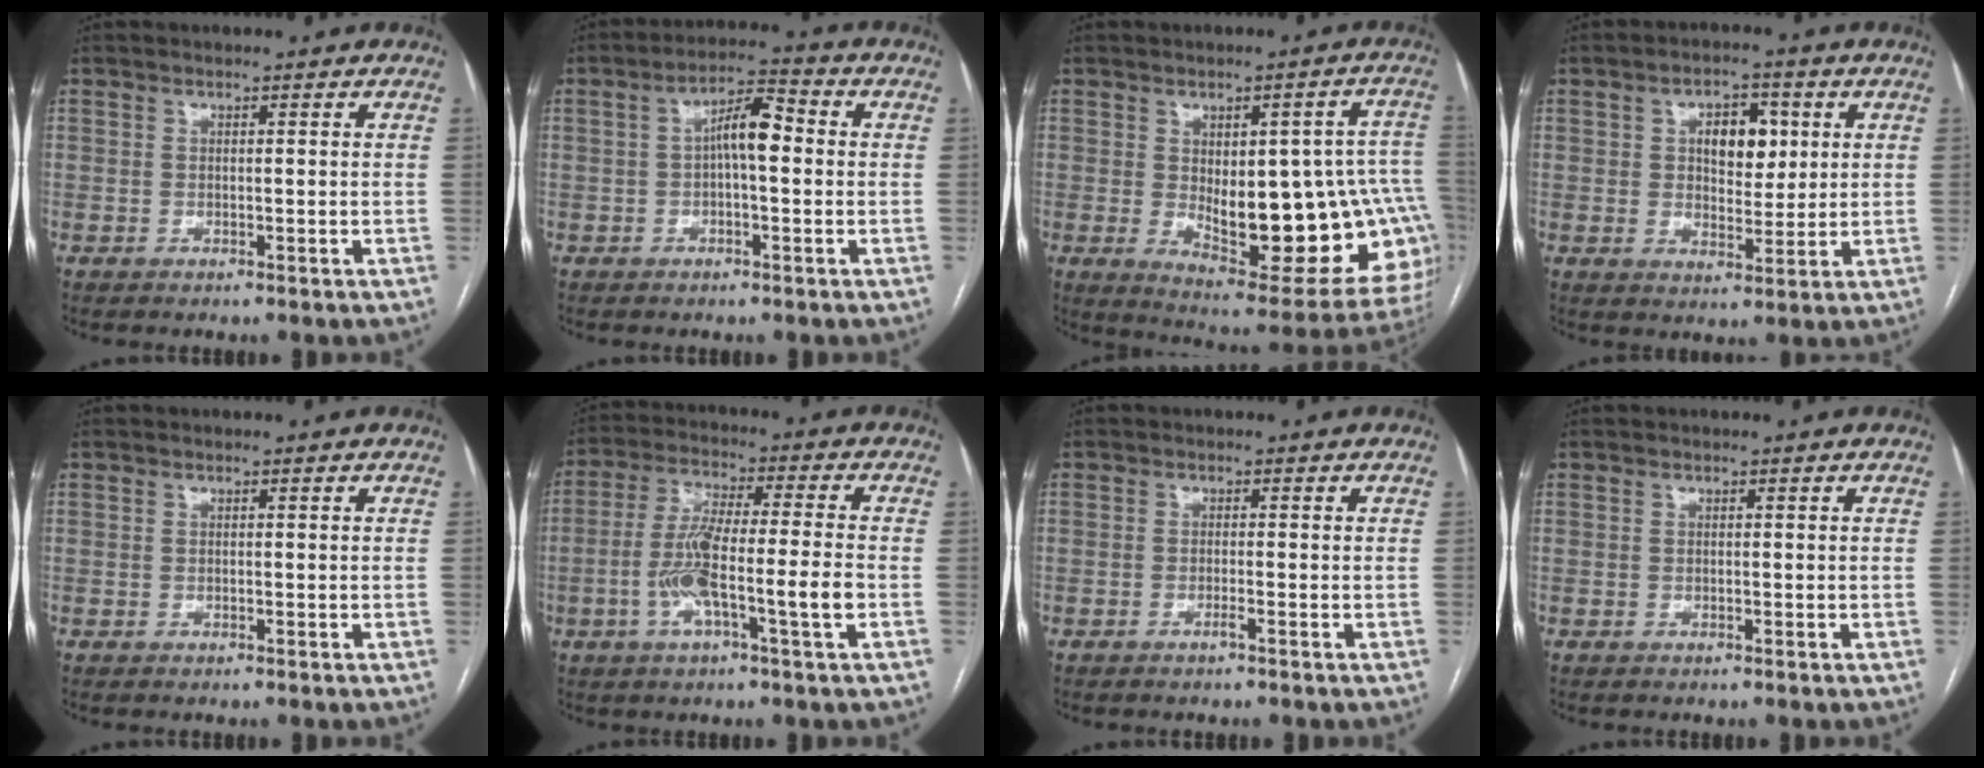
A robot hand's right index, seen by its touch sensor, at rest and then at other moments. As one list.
[{"total": 6.2, "force": [0.2, 1.7, 6.0], "torque": [-0.104, 0.024, 0.000]}, {"total": 23.1, "force": [-2.4, 8.8, 21.3], "torque": [-0.201, 0.017, -0.003]}, {"total": 7.1, "force": [1.9, 3.9, 5.6], "torque": [-0.084, 0.013, 0.036]}, {"total": 0.0}, {"total": 10.9, "force": [-3.1, 0.5, 10.5], "torque": [-0.203, 0.006, -0.061]}, {"total": 0.8, "force": [-0.5, -0.1, 0.6], "torque": [-0.011, 0.000, -0.009]}, {"total": 0.0}]